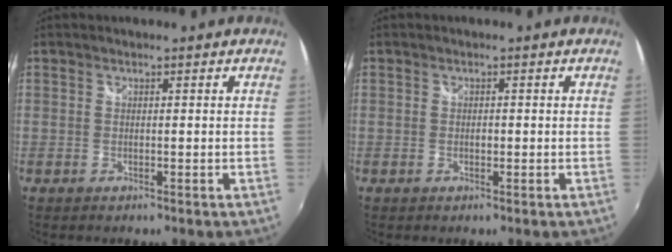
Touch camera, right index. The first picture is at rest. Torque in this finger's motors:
{"motor_torque": [0.15, 0.05, 0.02, 0.00]}